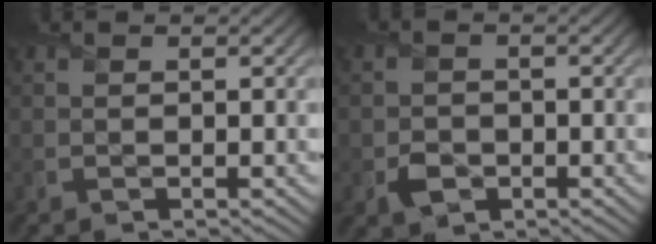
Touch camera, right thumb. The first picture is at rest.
{"total": 2.4, "force": [-1.0, 2.1, 0.5], "torque": [-0.002, -0.004, -0.021]}